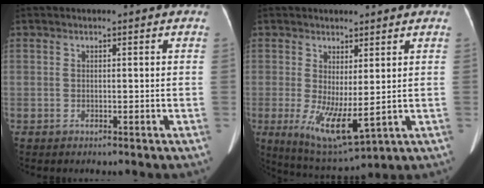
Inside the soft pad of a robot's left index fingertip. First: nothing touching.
{"total": 8.0, "force": [-0.7, 2.2, 7.6], "torque": [-0.144, -0.025, 0.007]}